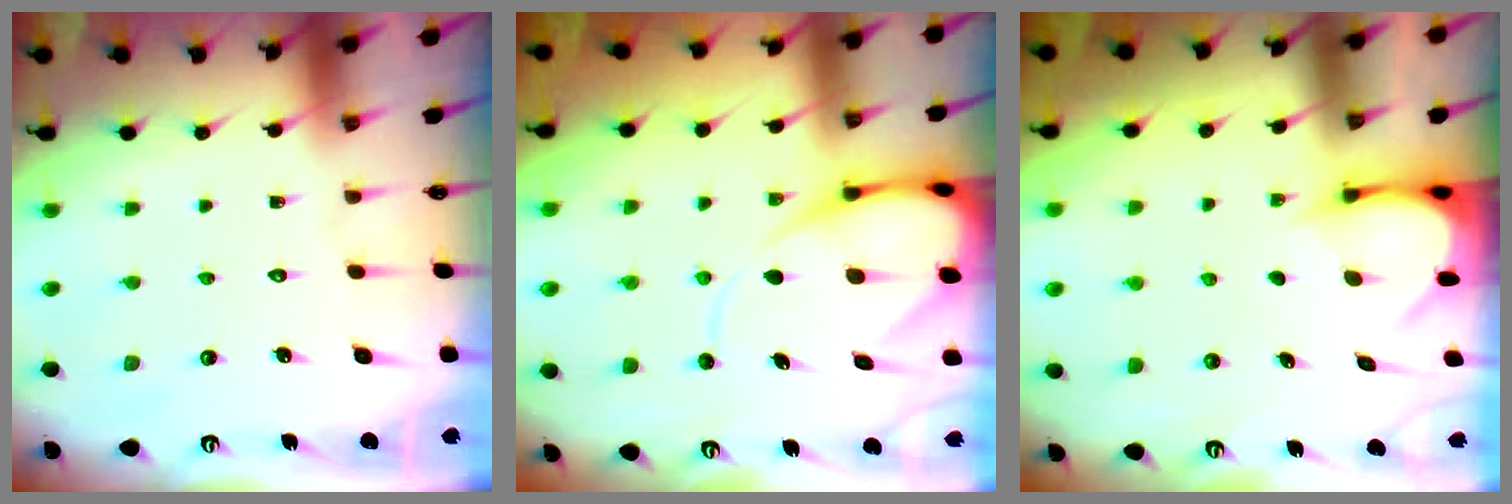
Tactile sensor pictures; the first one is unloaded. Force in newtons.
{"total": 11.1, "press": 11.0, "slide": 1.2}
{"total": 3.8, "press": 3.8, "slide": 0.2}